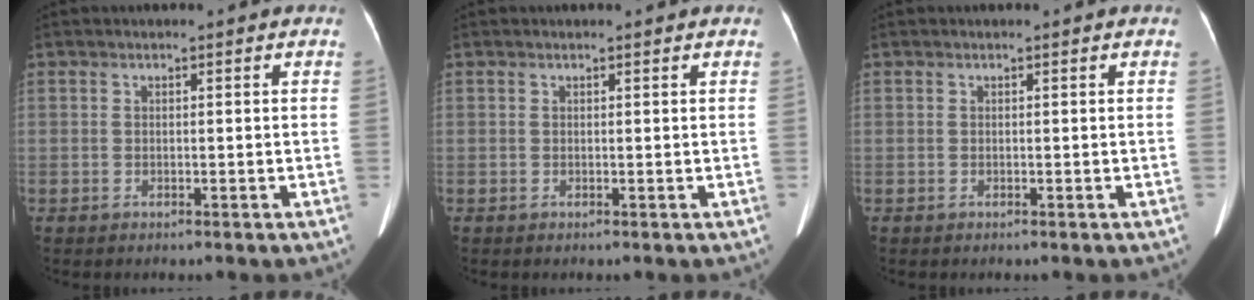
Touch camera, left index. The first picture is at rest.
{"total": 0.8, "force": [0.7, 0.1, 0.2], "torque": [-0.011, 0.004, 0.007]}
{"total": 0.0}